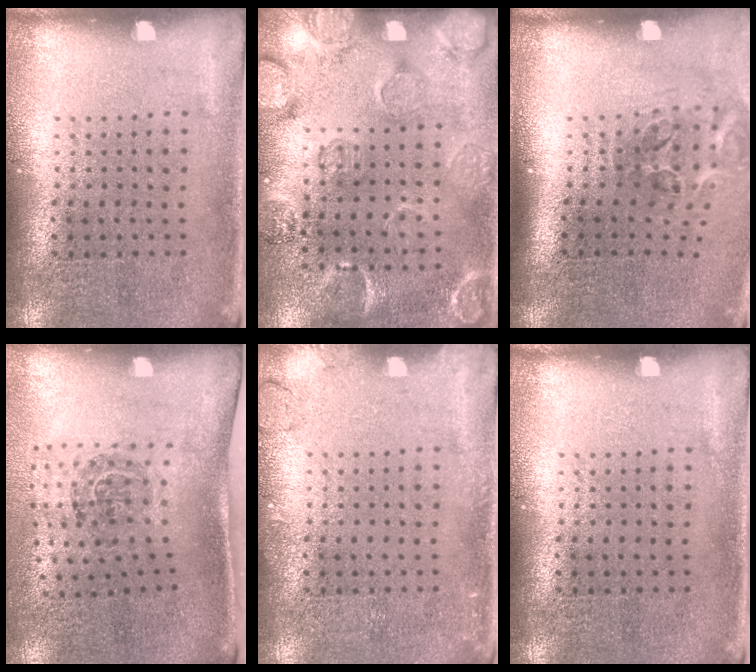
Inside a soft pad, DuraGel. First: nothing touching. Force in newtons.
{"total": 2.6, "press": 1.9, "slide": 1.8}
{"total": 2.1, "press": 1.2, "slide": 1.7}
{"total": 1.8, "press": 1.1, "slide": 1.4}
{"total": 1.2, "press": 1.1, "slide": 0.2}
{"total": 0.0}